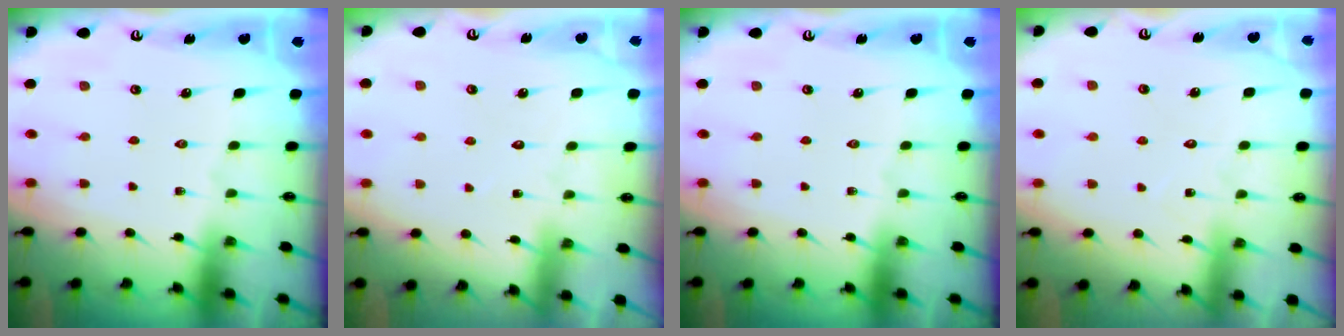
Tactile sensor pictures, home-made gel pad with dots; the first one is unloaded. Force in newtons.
{"total": 4.8, "press": 4.8, "slide": 0.5}
{"total": 0.0}
{"total": 7.2, "press": 7.2, "slide": 0.6}